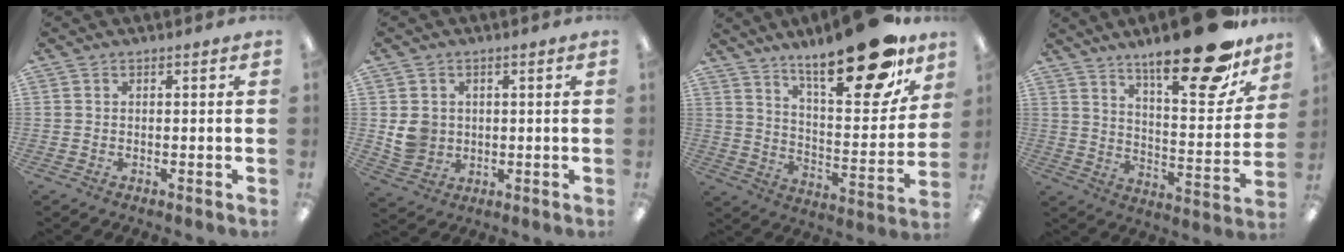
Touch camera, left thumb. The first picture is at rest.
{"total": 5.6, "force": [0.9, 5.3, 1.8], "torque": [-0.019, 0.005, 0.018]}
{"total": 24.2, "force": [17.5, 7.3, 15.1], "torque": [-0.209, -0.118, 0.281]}
{"total": 23.5, "force": [17.2, 6.8, 14.5], "torque": [-0.210, -0.113, 0.278]}